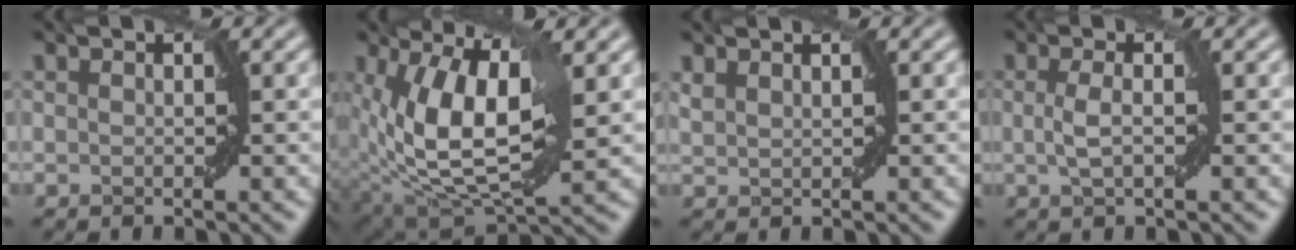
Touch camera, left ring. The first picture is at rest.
{"total": 11.9, "force": [2.1, 5.9, 10.1], "torque": [-0.176, -0.011, 0.042]}
{"total": 1.1, "force": [1.0, 0.2, 0.5], "torque": [-0.012, 0.002, 0.021]}
{"total": 2.0, "force": [0.1, 0.5, 2.0], "torque": [-0.044, 0.004, 0.001]}